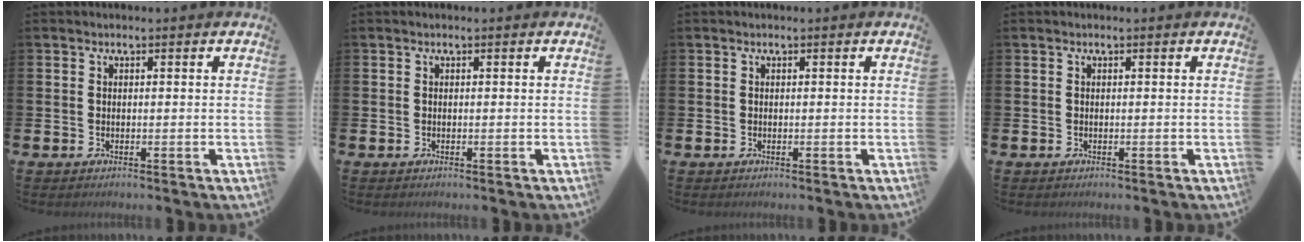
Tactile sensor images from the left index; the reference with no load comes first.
{"total": 0.0}
{"total": 0.0}
{"total": 0.0}